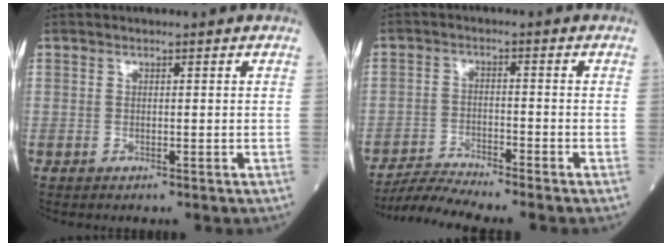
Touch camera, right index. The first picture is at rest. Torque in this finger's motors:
{"motor_torque": [-0.16, -0.20, 0.04, 0.01]}